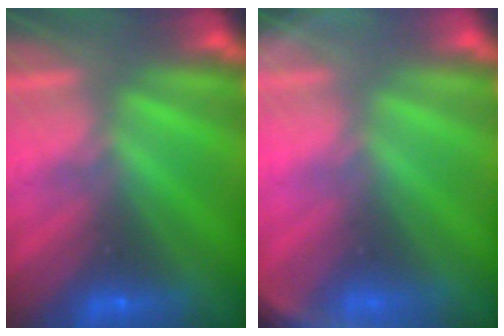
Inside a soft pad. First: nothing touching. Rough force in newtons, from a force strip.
{"total": 3.5}